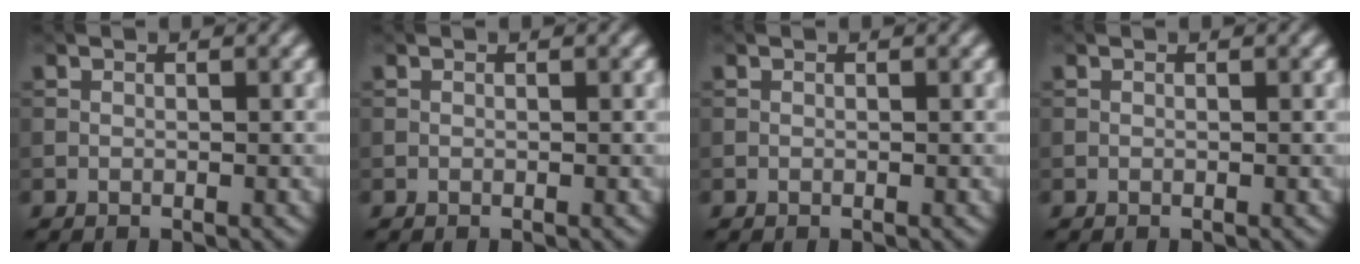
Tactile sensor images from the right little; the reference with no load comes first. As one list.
[{"total": 0.0}, {"total": 0.0}, {"total": 0.0}]